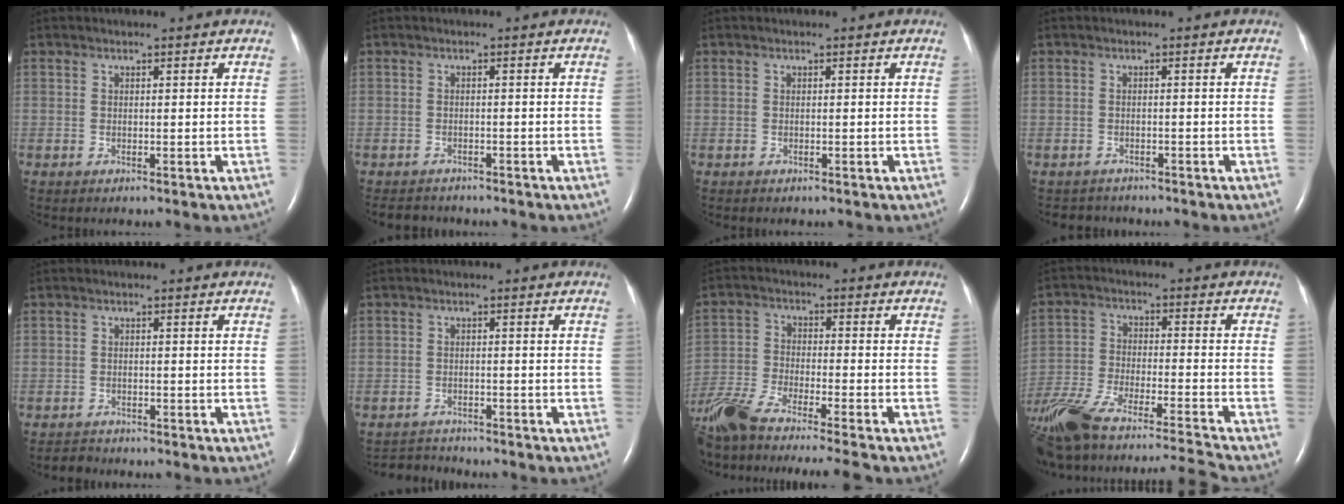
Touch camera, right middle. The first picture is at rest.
{"total": 3.9, "force": [-3.6, 1.4, 0.6], "torque": [-0.010, -0.008, -0.053]}
{"total": 0.0}
{"total": 2.7, "force": [-2.4, 1.1, -0.3], "torque": [-0.001, -0.003, -0.037]}
{"total": 1.7, "force": [-1.6, 0.4, -0.4], "torque": [0.002, -0.006, -0.027]}
{"total": 3.4, "force": [-3.3, 0.3, -0.7], "torque": [0.007, -0.014, -0.056]}
{"total": 18.3, "force": [-15.7, 0.1, 9.3], "torque": [-0.203, -0.037, -0.275]}
{"total": 23.4, "force": [-20.4, -0.3, 11.5], "torque": [-0.228, -0.039, -0.337]}